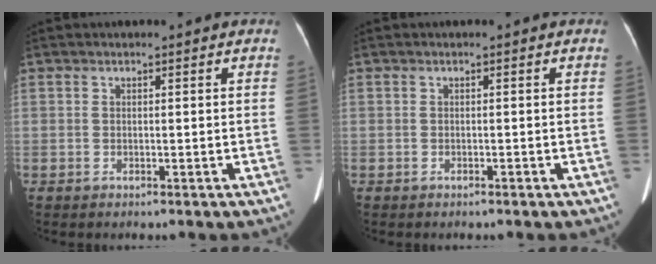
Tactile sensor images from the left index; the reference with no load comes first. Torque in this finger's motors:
{"motor_torque": [-0.21, 0.10, 0.00, -0.01]}